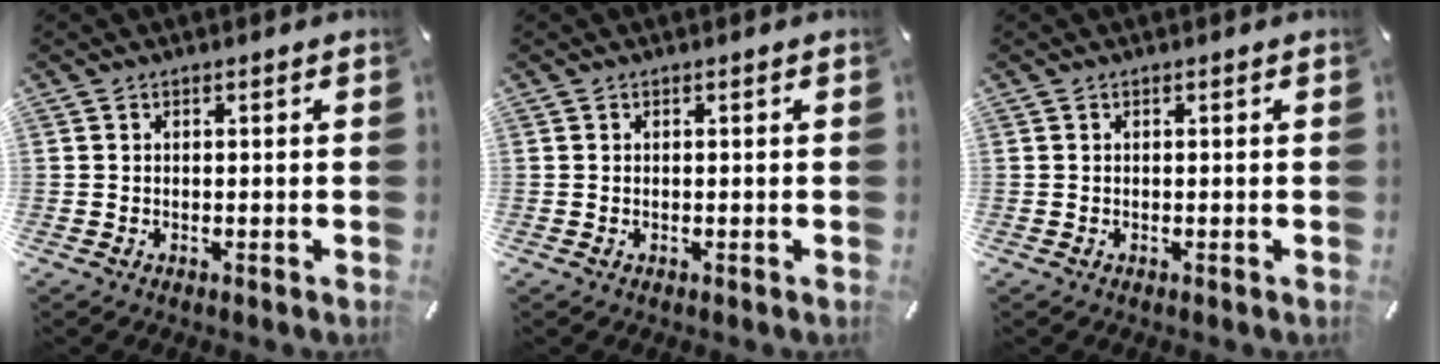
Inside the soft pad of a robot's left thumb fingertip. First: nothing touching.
{"total": 0.0}
{"total": 0.0}